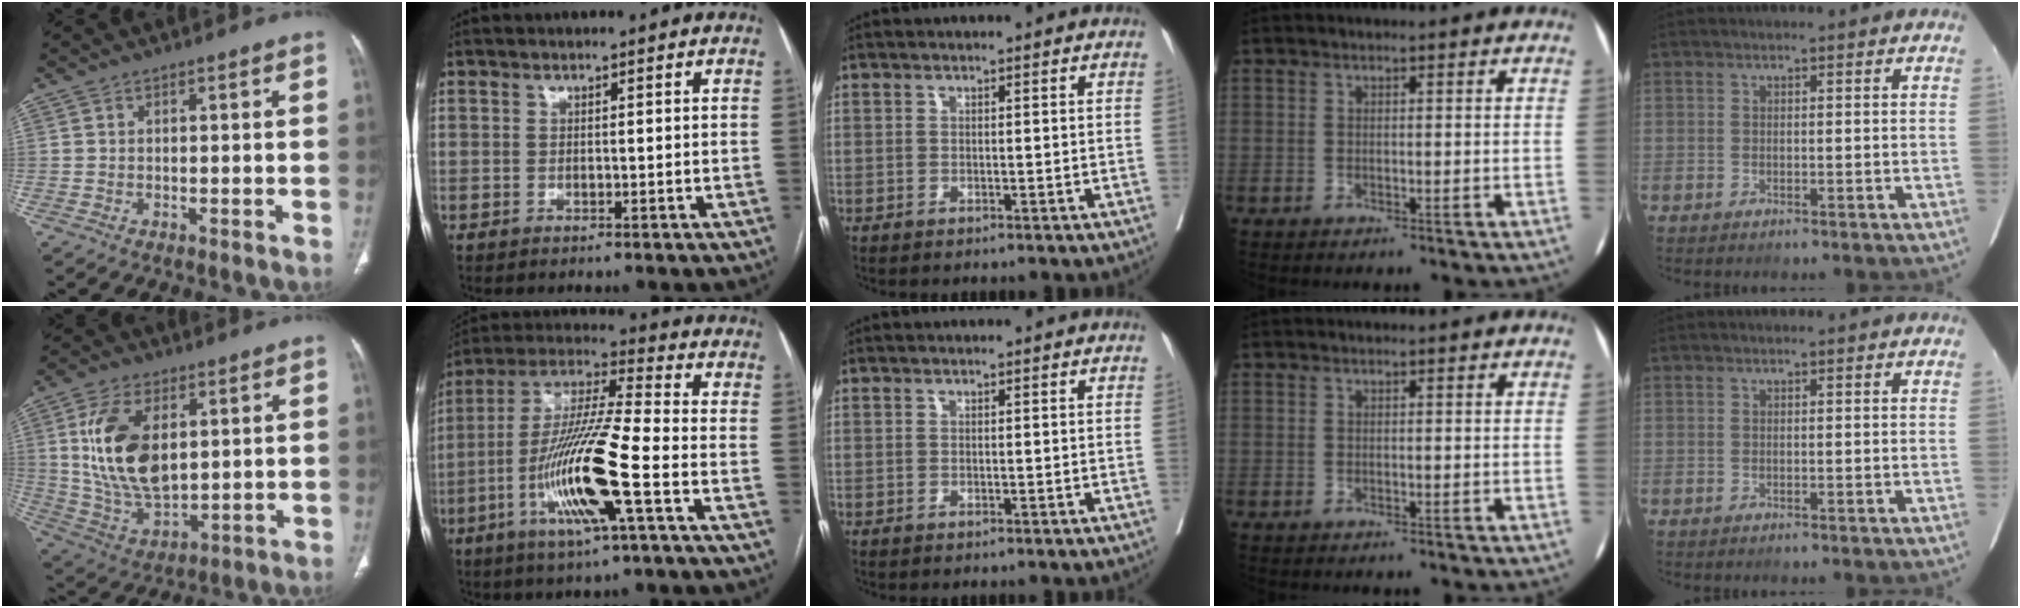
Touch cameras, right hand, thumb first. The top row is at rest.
{"thumb": {"total": 16.5, "force": [3.6, 9.4, 13.1], "torque": [-0.237, -0.016, 0.080]}, "index": {"total": 15.8, "force": [-5.2, 0.6, 14.9], "torque": [-0.299, -0.007, -0.101]}}